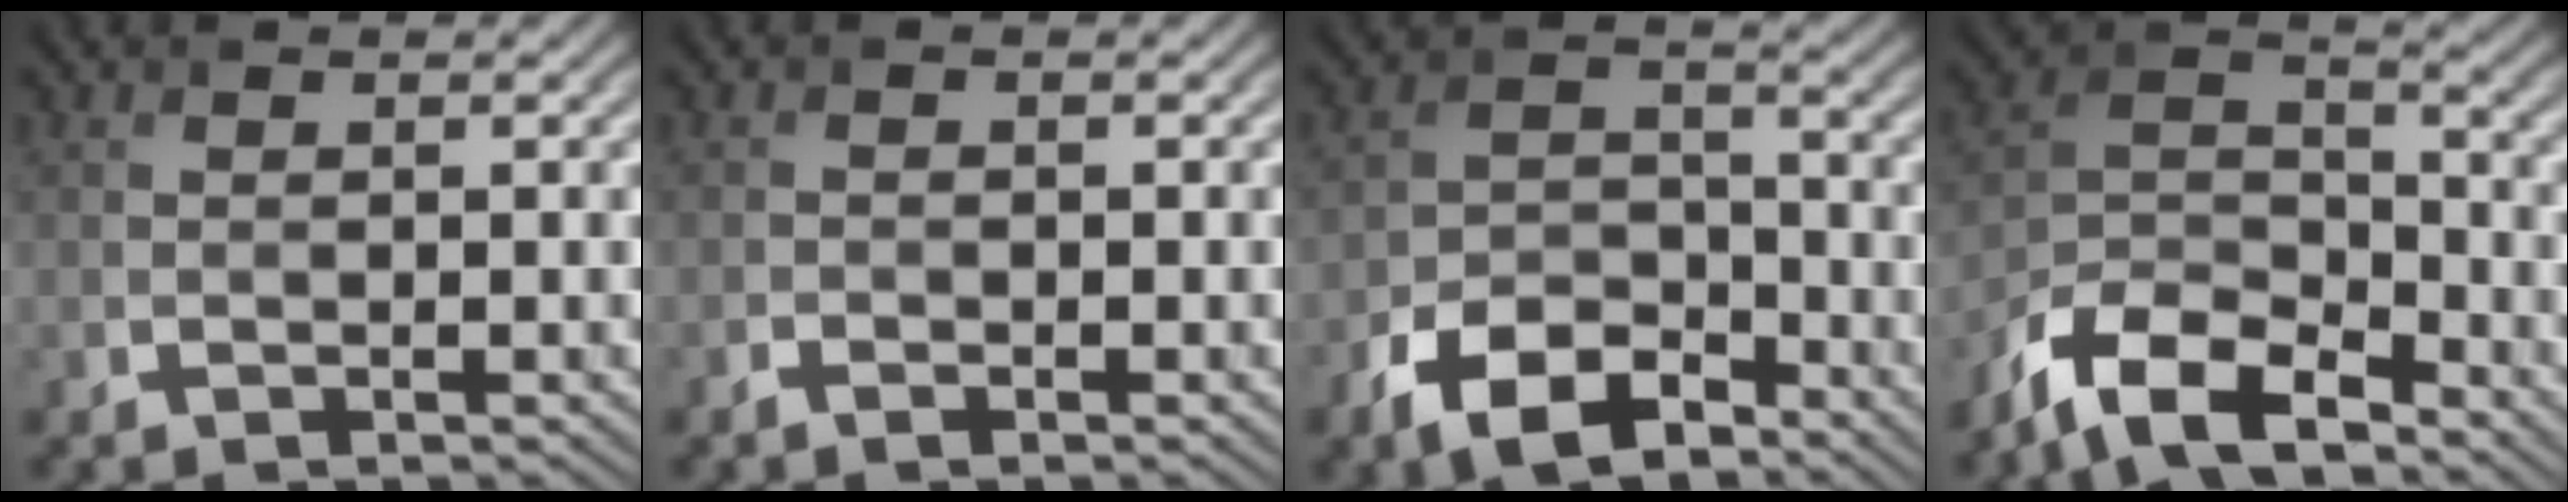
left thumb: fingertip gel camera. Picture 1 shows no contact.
{"total": 1.0, "force": [-0.7, 0.5, 0.5], "torque": [-0.009, -0.002, -0.013]}
{"total": 8.6, "force": [-5.8, 4.5, 4.5], "torque": [-0.082, -0.008, -0.117]}
{"total": 10.4, "force": [-8.0, 3.8, 5.4], "torque": [-0.108, -0.003, -0.170]}